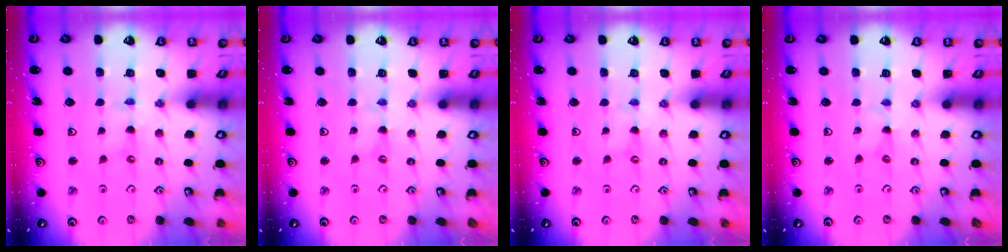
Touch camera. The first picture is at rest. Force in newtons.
{"total": 0.0}
{"total": 0.0}
{"total": 0.0}